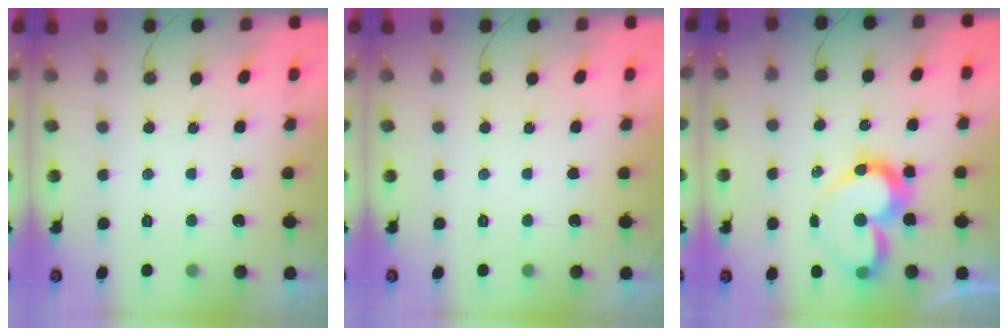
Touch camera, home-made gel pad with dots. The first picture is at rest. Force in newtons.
{"total": 0.0}
{"total": 14.4, "press": 14.3, "slide": 1.5}